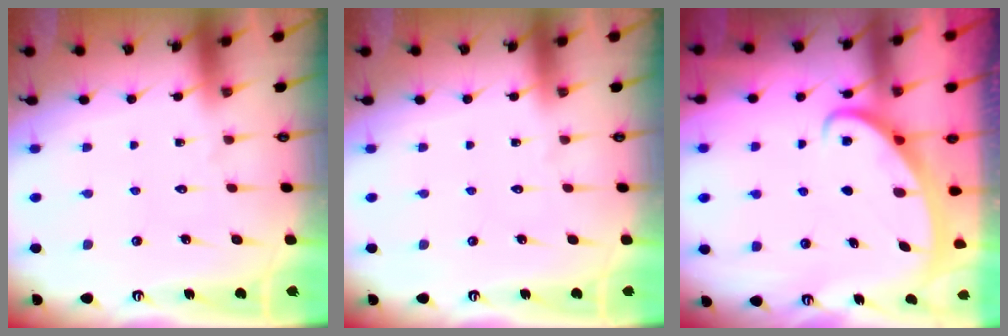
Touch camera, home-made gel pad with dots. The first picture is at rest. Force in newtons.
{"total": 0.0}
{"total": 2.5, "press": 2.5, "slide": 0.3}